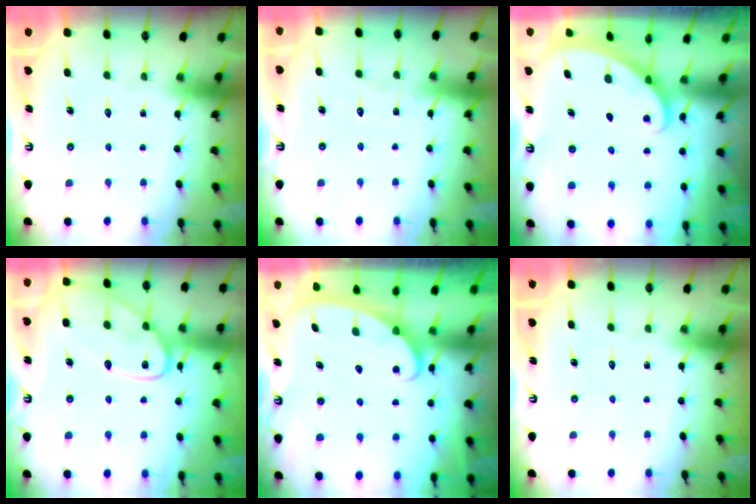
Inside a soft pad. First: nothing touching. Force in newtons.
{"total": 2.3, "press": 2.3, "slide": 0.2}
{"total": 1.6, "press": 1.6, "slide": 0.0}
{"total": 14.2, "press": 14.1, "slide": 1.0}
{"total": 2.4, "press": 2.4, "slide": 0.3}
{"total": 0.0}